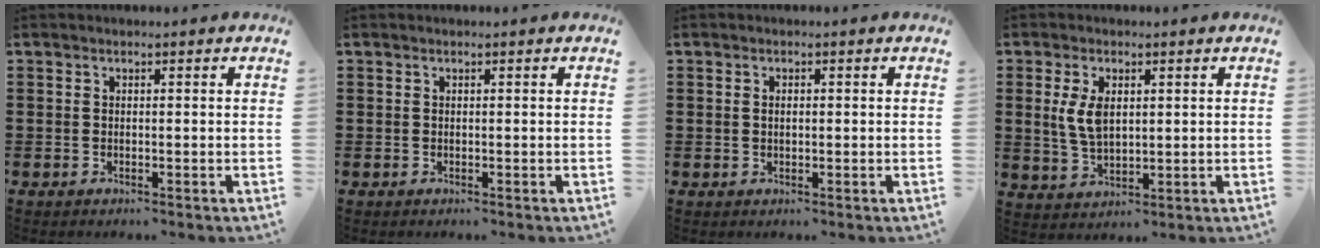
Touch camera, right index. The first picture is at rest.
{"total": 0.0}
{"total": 1.1, "force": [0.1, 0.6, 1.0], "torque": [-0.021, 0.005, 0.001]}
{"total": 5.6, "force": [1.2, 3.0, 4.5], "torque": [-0.103, 0.006, 0.018]}